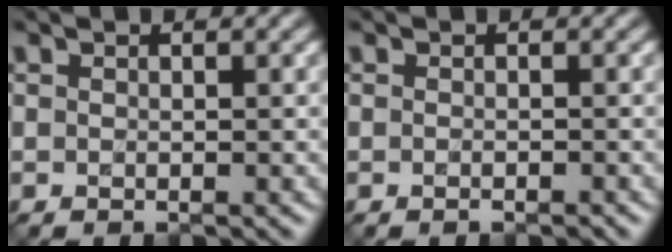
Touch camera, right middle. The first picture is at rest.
{"total": 0.6, "force": [-0.4, 0.1, 0.5], "torque": [-0.007, -0.004, -0.007]}